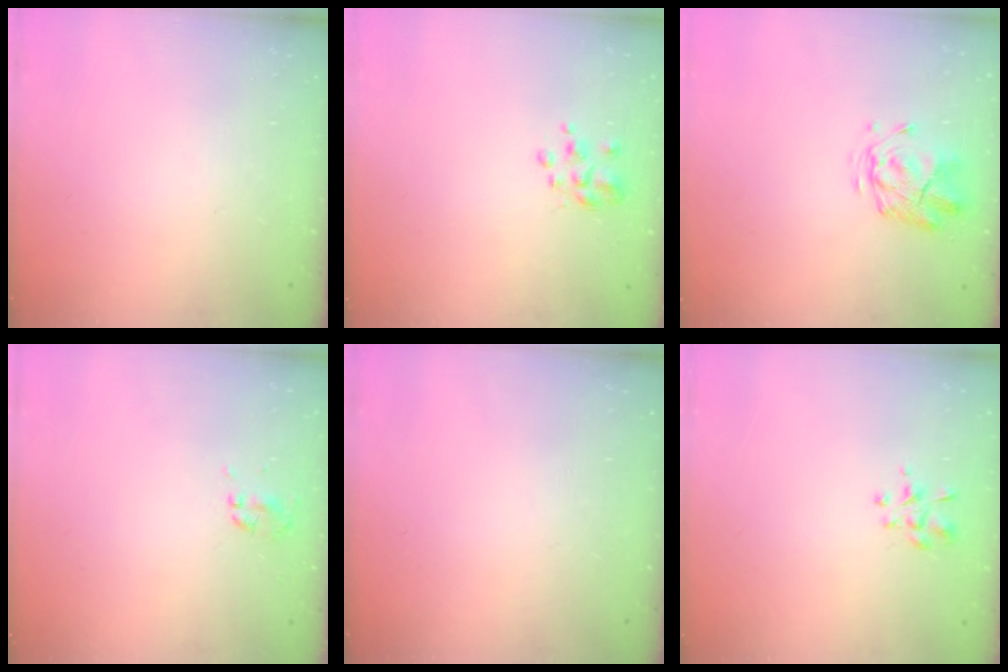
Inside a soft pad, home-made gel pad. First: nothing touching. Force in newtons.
{"total": 2.6, "press": 2.5, "slide": 0.8}
{"total": 2.8, "press": 2.5, "slide": 1.2}
{"total": 0.0}
{"total": 0.0}
{"total": 2.9, "press": 2.7, "slide": 1.0}